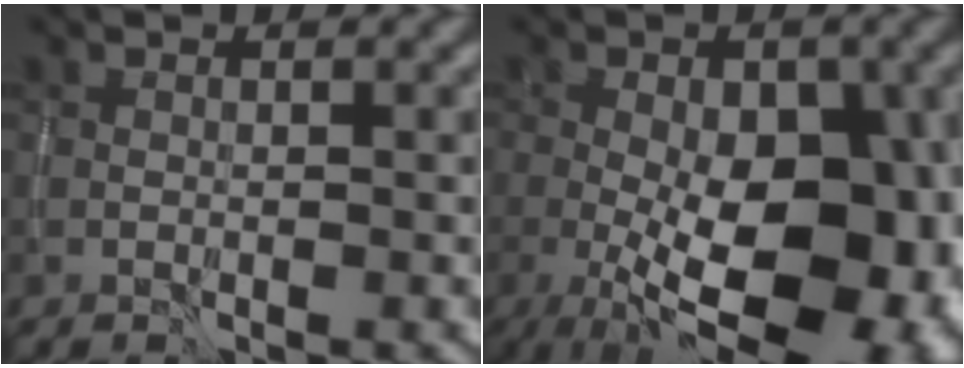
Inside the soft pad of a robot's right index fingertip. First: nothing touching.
{"total": 16.6, "force": [-3.7, 8.9, 13.5], "torque": [-0.173, -0.027, -0.044]}